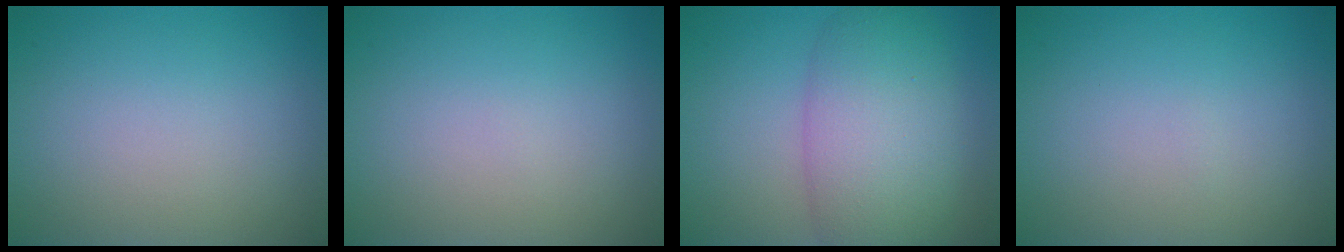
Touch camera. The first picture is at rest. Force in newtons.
{"total": 0.0}
{"total": 8.3, "press": 8.3, "slide": 0.2}
{"total": 0.0}